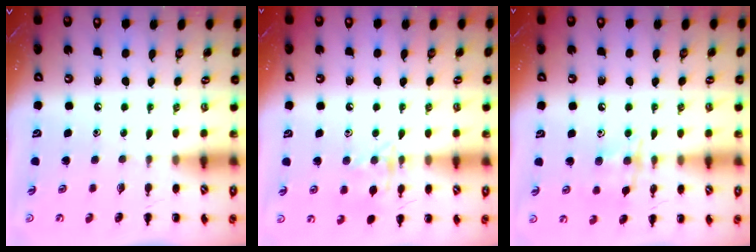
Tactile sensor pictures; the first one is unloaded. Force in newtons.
{"total": 9.9, "press": 9.9, "slide": 0.8}
{"total": 9.7, "press": 9.7, "slide": 0.5}